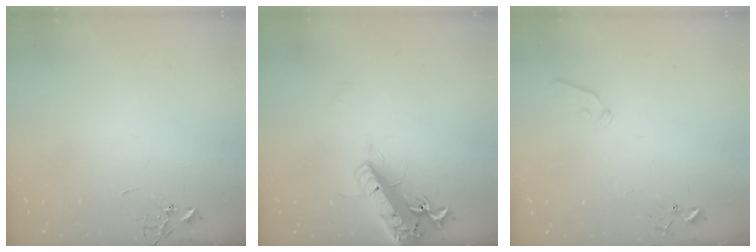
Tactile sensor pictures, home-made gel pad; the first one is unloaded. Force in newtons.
{"total": 18.1, "press": 17.7, "slide": 3.6}
{"total": 7.5, "press": 7.4, "slide": 0.9}